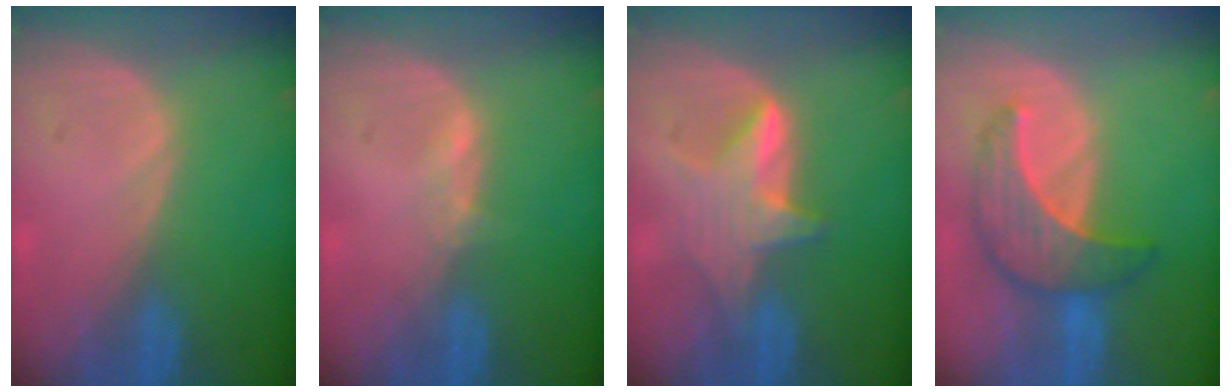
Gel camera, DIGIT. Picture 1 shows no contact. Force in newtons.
{"total": 1.1, "press": 1.1, "slide": 0.3}
{"total": 6.0, "press": 5.8, "slide": 1.4}
{"total": 7.3, "press": 7.3, "slide": 0.2}